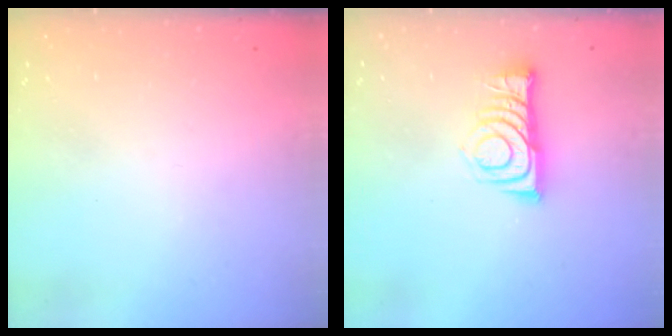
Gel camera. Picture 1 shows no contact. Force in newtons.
{"total": 8.9, "press": 8.8, "slide": 0.9}